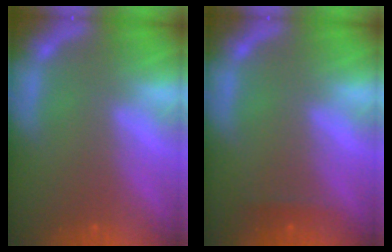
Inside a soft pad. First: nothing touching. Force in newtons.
{"total": 0.9}